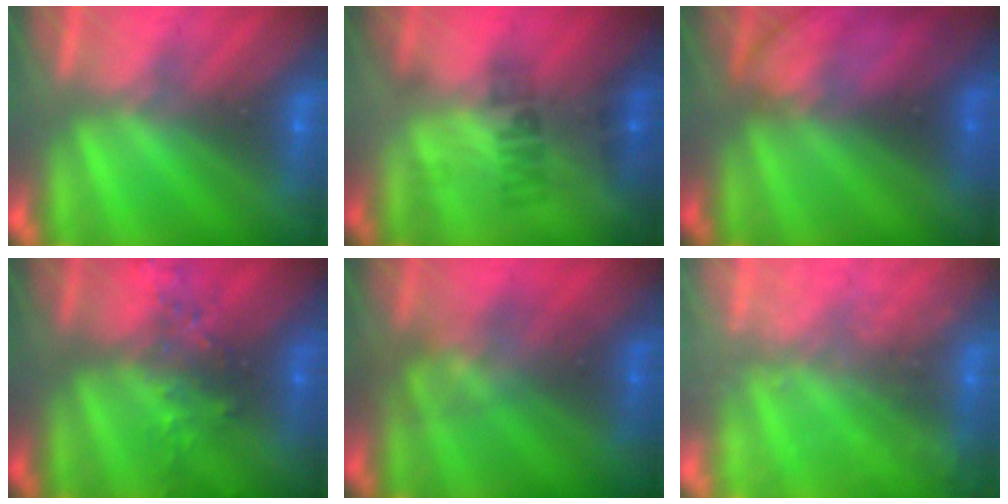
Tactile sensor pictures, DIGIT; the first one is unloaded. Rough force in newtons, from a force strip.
{"total": 2.3}
{"total": 2.3}
{"total": 2.4}
{"total": 2.3}
{"total": 2.4}